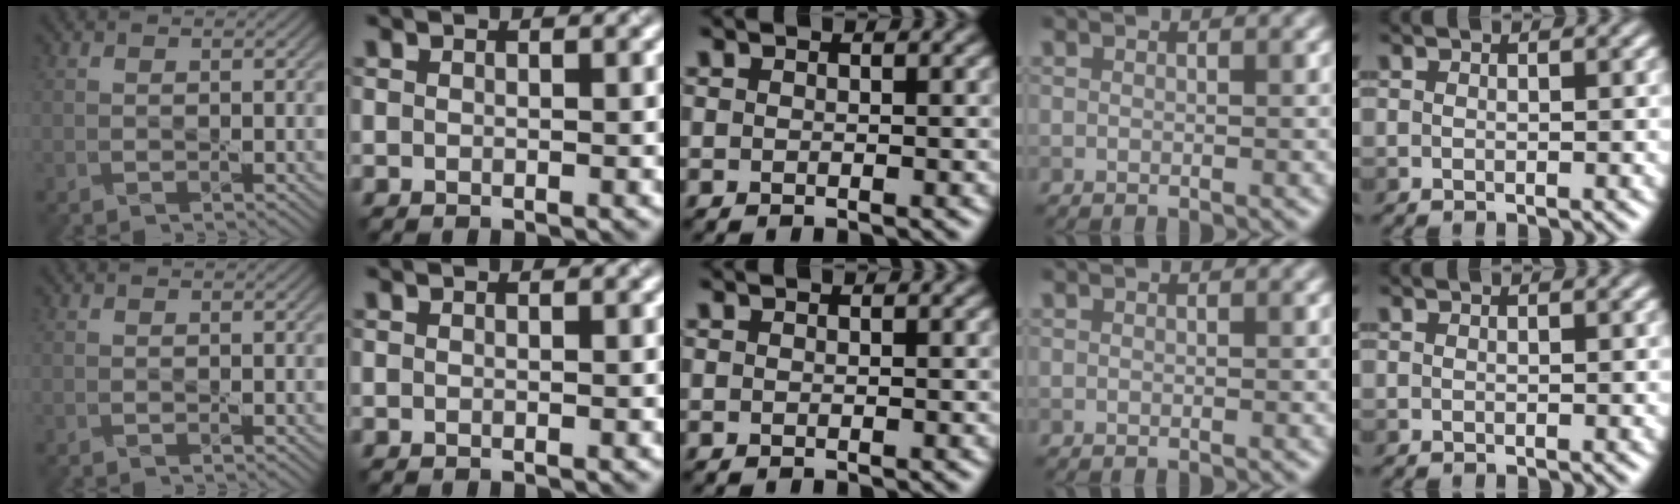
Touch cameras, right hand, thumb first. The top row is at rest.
{}